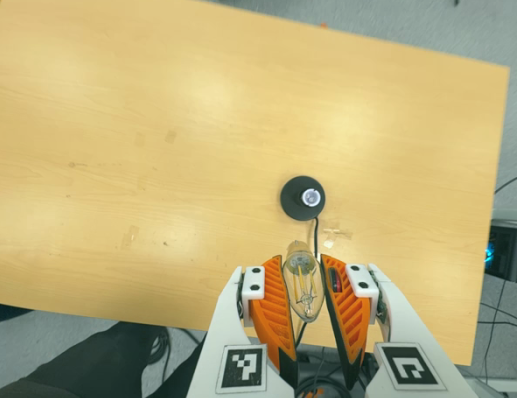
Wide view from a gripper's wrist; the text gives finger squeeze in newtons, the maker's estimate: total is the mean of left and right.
{"total": 13.0, "left": 14.2, "right": 11.8}